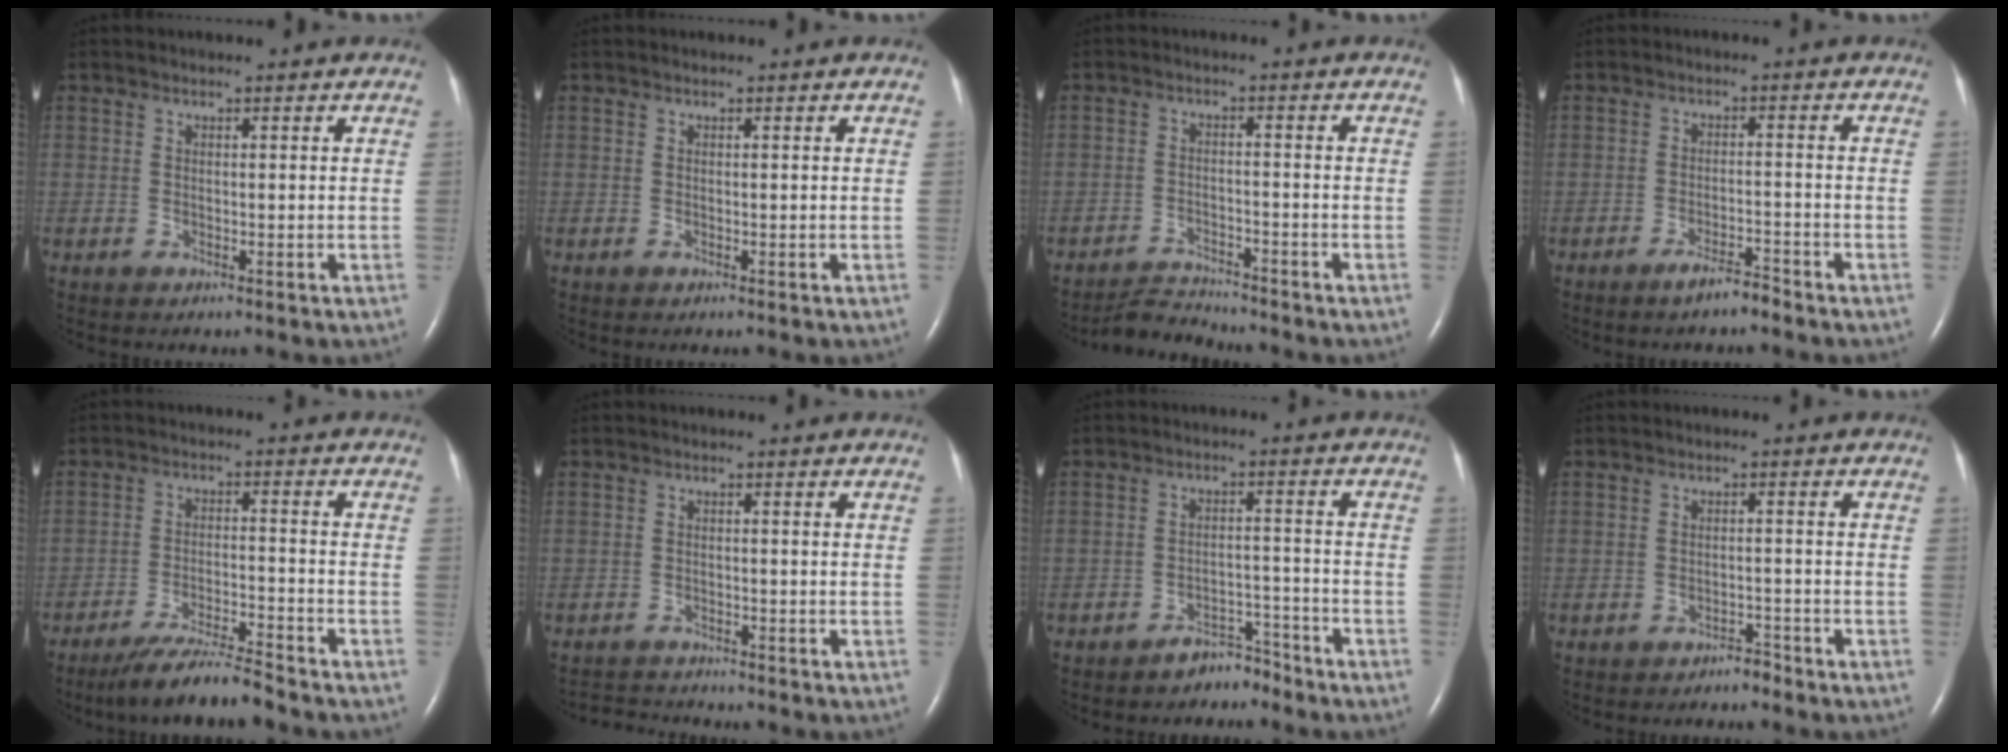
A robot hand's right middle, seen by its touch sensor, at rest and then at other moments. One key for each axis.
{"total": 0.0}
{"total": 4.1, "fx": -4.1, "fy": -0.4, "fz": -0.5, "tx": 0.000, "ty": -0.015, "tz": -0.070}
{"total": 3.3, "fx": -2.9, "fy": 0.1, "fz": 1.7, "tx": -0.037, "ty": -0.005, "tz": -0.051}
{"total": 7.4, "fx": -6.6, "fy": -0.9, "fz": 3.3, "tx": -0.062, "ty": -0.024, "tz": -0.121}
{"total": 2.9, "fx": -2.9, "fy": -0.3, "fz": -0.5, "tx": 0.007, "ty": -0.019, "tz": -0.047}
{"total": 3.7, "fx": -3.5, "fy": 1.1, "fz": 0.4, "tx": -0.006, "ty": -0.002, "tz": -0.057}
{"total": 1.6, "fx": -1.6, "fy": 0.3, "fz": 0.1, "tx": -0.004, "ty": -0.003, "tz": -0.022}